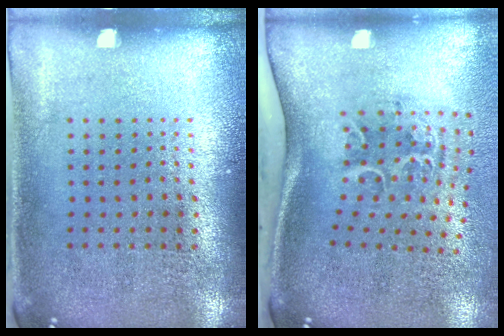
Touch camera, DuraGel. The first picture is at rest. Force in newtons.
{"total": 2.3, "press": 1.3, "slide": 1.9}